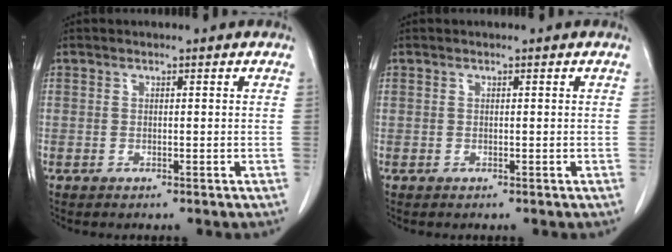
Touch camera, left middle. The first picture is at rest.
{"total": 0.0}